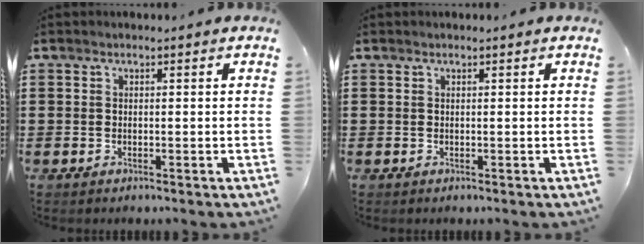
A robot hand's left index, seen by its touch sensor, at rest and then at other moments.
{"total": 0.0}